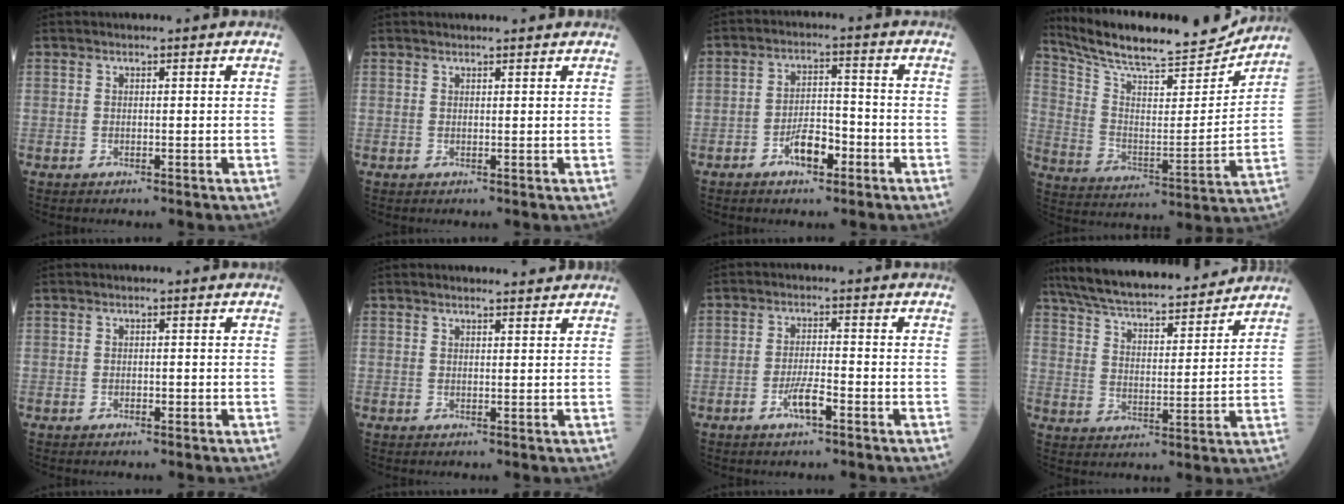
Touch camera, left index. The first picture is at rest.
{"total": 2.7, "force": [2.6, 0.2, 0.8], "torque": [-0.010, 0.016, 0.030]}
{"total": 5.5, "force": [-3.0, 2.3, 4.0], "torque": [-0.077, 0.008, -0.052]}
{"total": 19.8, "force": [18.6, 2.5, 6.3], "torque": [-0.121, -0.021, 0.286]}
{"total": 0.6, "force": [-0.3, 0.3, 0.4], "torque": [-0.008, 0.002, -0.006]}
{"total": 3.4, "force": [3.3, 0.4, 0.8], "torque": [-0.014, 0.008, 0.040]}
{"total": 3.9, "force": [-2.1, 0.6, 3.2], "torque": [-0.066, 0.000, -0.040]}
{"total": 19.9, "force": [17.8, 3.0, 8.2], "torque": [-0.143, 0.024, 0.272]}